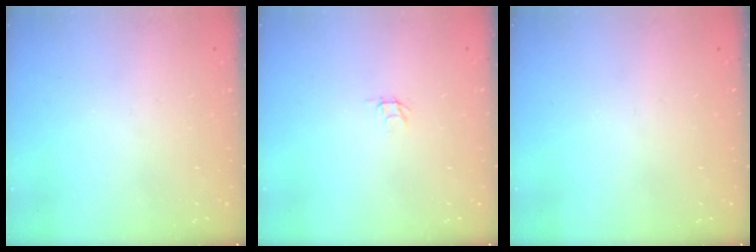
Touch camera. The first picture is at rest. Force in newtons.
{"total": 1.8, "press": 1.8, "slide": 0.1}
{"total": 0.0}